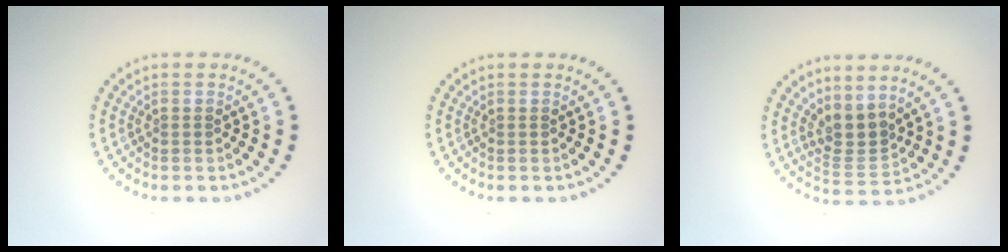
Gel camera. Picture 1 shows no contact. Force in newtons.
{"total": 0.0}
{"total": 2.8, "press": 2.1, "slide": 1.8}